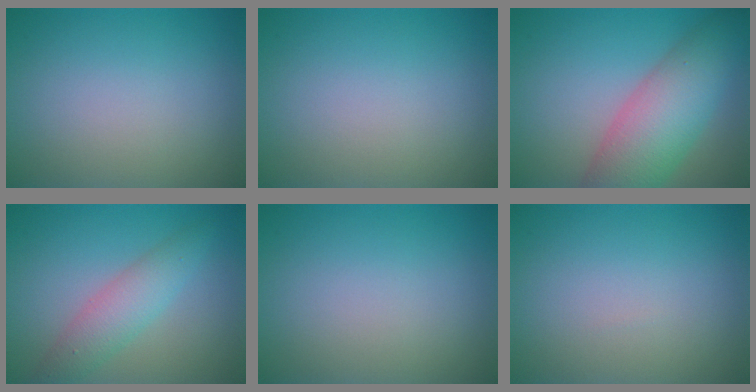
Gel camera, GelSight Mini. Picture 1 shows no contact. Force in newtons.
{"total": 0.0}
{"total": 8.1, "press": 8.1, "slide": 0.0}
{"total": 3.5, "press": 3.5, "slide": 0.1}
{"total": 0.0}
{"total": 0.0}